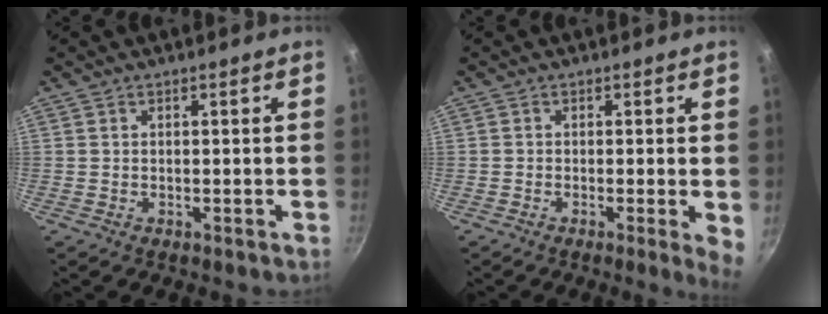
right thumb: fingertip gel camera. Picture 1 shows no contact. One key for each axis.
{"total": 3.8, "fx": -0.4, "fy": 0.6, "fz": 3.7, "tx": -0.043, "ty": -0.007, "tz": -0.008}